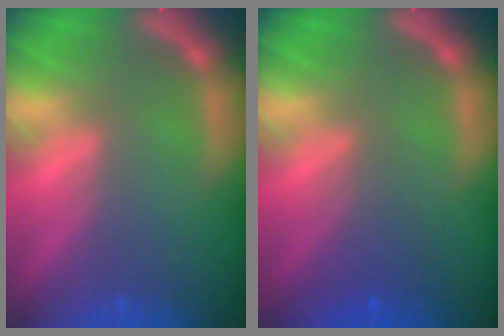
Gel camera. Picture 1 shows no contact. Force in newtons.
{"total": 2.4}